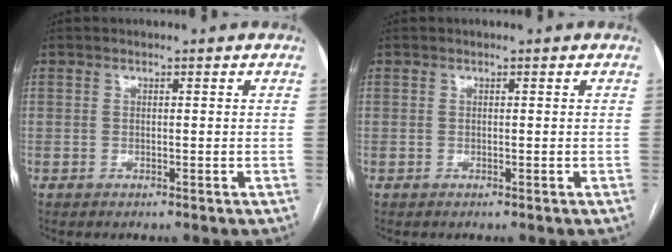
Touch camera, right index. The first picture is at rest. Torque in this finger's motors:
{"motor_torque": [0.00, 0.00, 0.00, 0.00]}